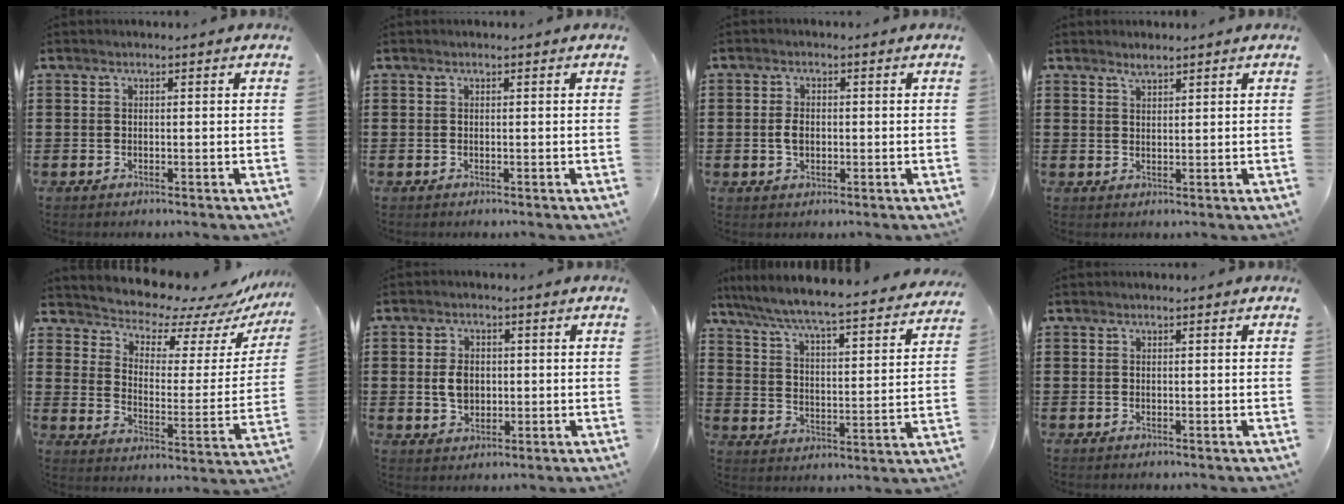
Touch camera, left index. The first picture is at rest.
{"total": 0.0}
{"total": 2.7, "force": [-0.2, 1.7, 2.1], "torque": [-0.049, 0.001, -0.005]}
{"total": 1.7, "force": [1.6, 0.3, 0.7], "torque": [-0.015, 0.000, 0.030]}
{"total": 6.4, "force": [6.2, 1.3, 0.8], "torque": [-0.039, -0.064, 0.102]}
{"total": 4.0, "force": [0.2, 2.9, 2.8], "torque": [-0.059, 0.003, -0.002]}
{"total": 5.9, "force": [5.5, -0.5, 2.0], "torque": [-0.067, -0.047, 0.087]}
{"total": 0.0}